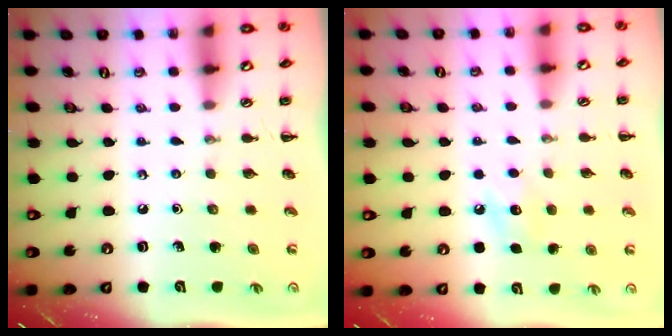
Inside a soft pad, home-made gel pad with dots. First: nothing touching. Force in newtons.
{"total": 7.8, "press": 7.6, "slide": 1.7}